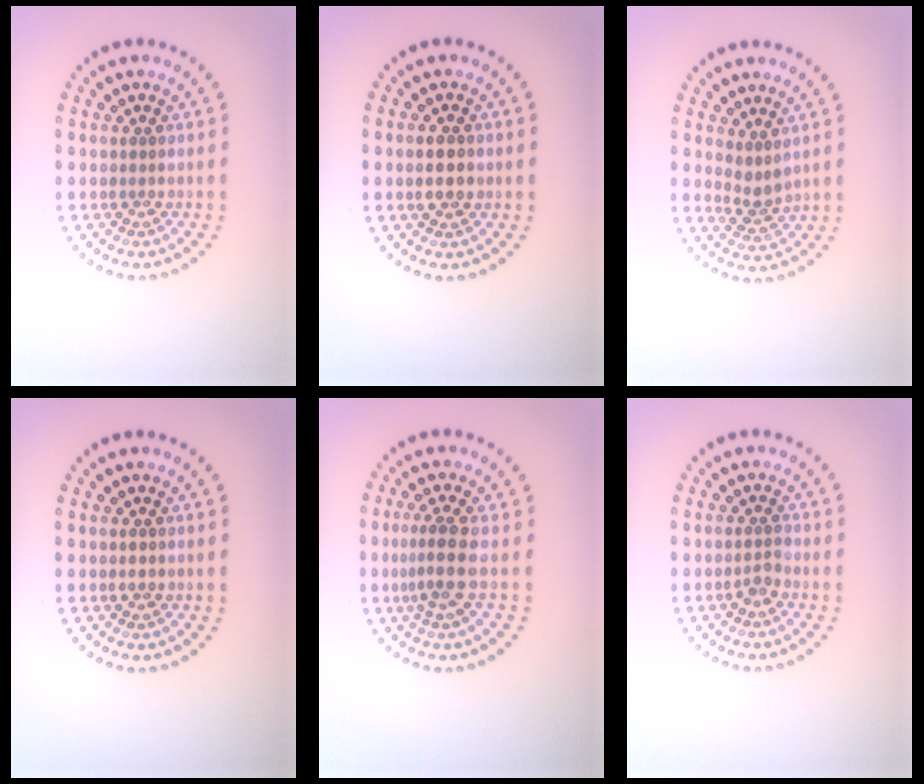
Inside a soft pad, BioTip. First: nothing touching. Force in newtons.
{"total": 2.8, "press": 2.8, "slide": 0.1}
{"total": 2.0, "press": 1.6, "slide": 1.3}
{"total": 0.8, "press": 0.8, "slide": 0.1}
{"total": 2.8, "press": 2.1, "slide": 1.8}
{"total": 1.1, "press": 0.9, "slide": 0.6}